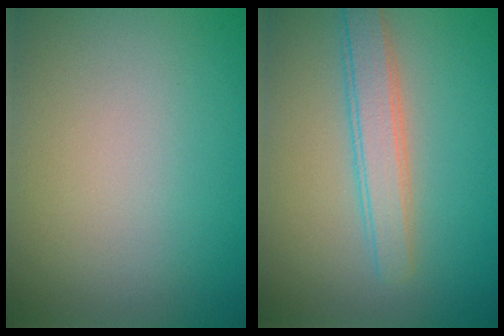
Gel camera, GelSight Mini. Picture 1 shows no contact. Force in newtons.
{"total": 3.3, "press": 3.3, "slide": 0.1}